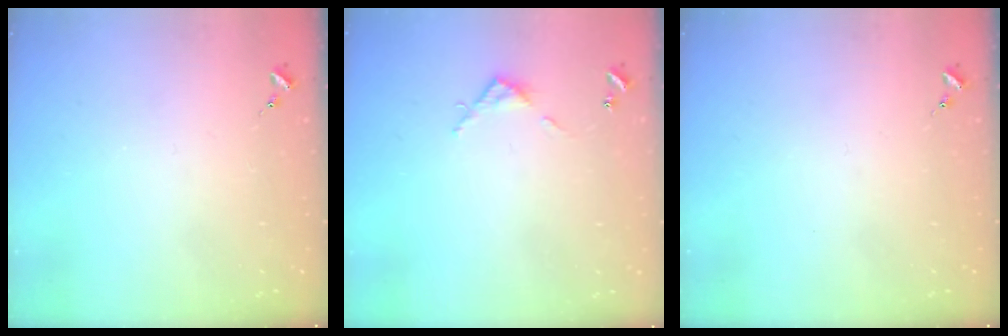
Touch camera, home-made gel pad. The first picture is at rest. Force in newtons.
{"total": 3.9, "press": 3.9, "slide": 0.3}
{"total": 0.0}